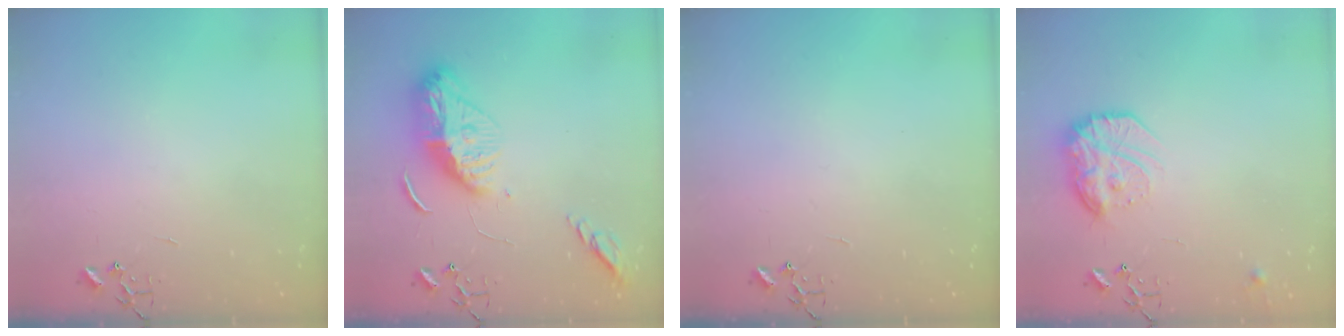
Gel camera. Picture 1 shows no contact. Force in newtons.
{"total": 15.6, "press": 15.5, "slide": 1.6}
{"total": 0.0}
{"total": 16.9, "press": 16.8, "slide": 1.4}